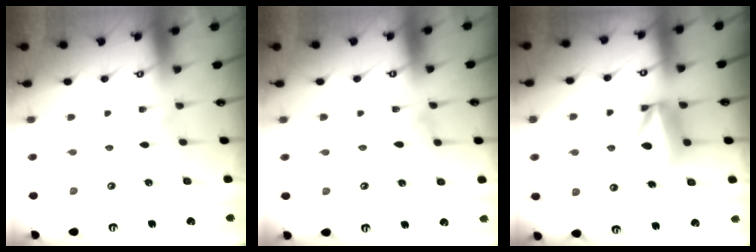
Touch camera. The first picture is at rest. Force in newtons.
{"total": 2.8, "press": 2.8, "slide": 0.3}
{"total": 8.2, "press": 8.2, "slide": 0.8}